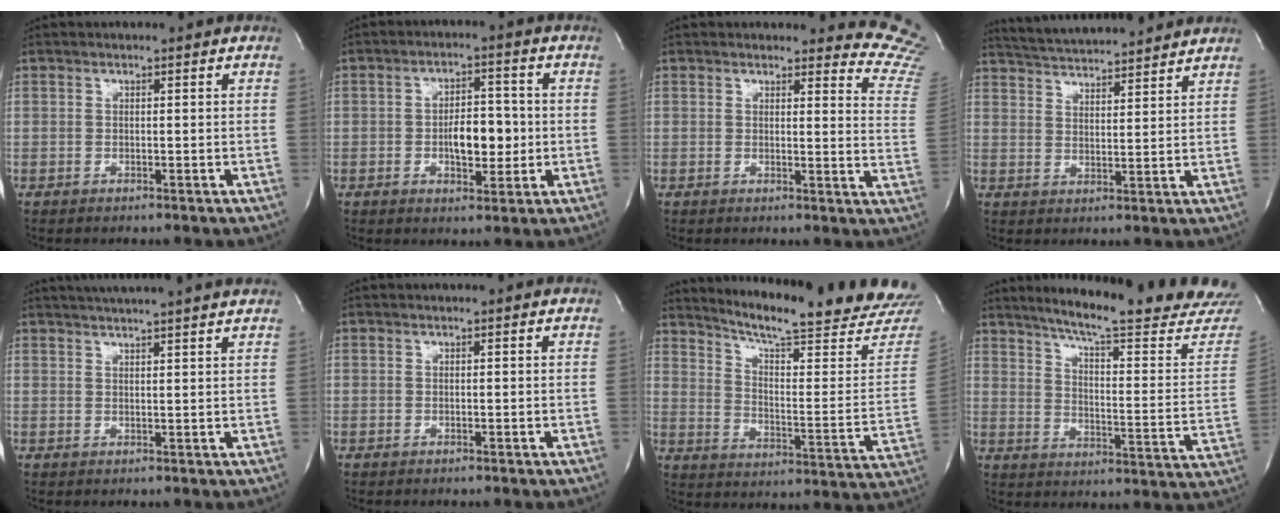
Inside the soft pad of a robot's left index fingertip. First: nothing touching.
{"total": 6.5, "force": [-0.8, 3.0, 5.8], "torque": [-0.093, 0.007, -0.010]}
{"total": 12.2, "force": [12.1, 1.7, 0.4], "torque": [0.039, -0.122, 0.079]}
{"total": 14.3, "force": [13.4, 1.5, 5.0], "torque": [-0.091, 0.023, 0.200]}
{"total": 11.8, "force": [10.6, -0.4, 5.2], "torque": [-0.089, 0.024, 0.134]}
{"total": 0.0}
{"total": 24.2, "force": [22.4, 0.6, 9.2], "torque": [-0.139, -0.095, 0.287]}
{"total": 24.3, "force": [22.0, 0.1, 10.1], "torque": [-0.144, -0.096, 0.276]}